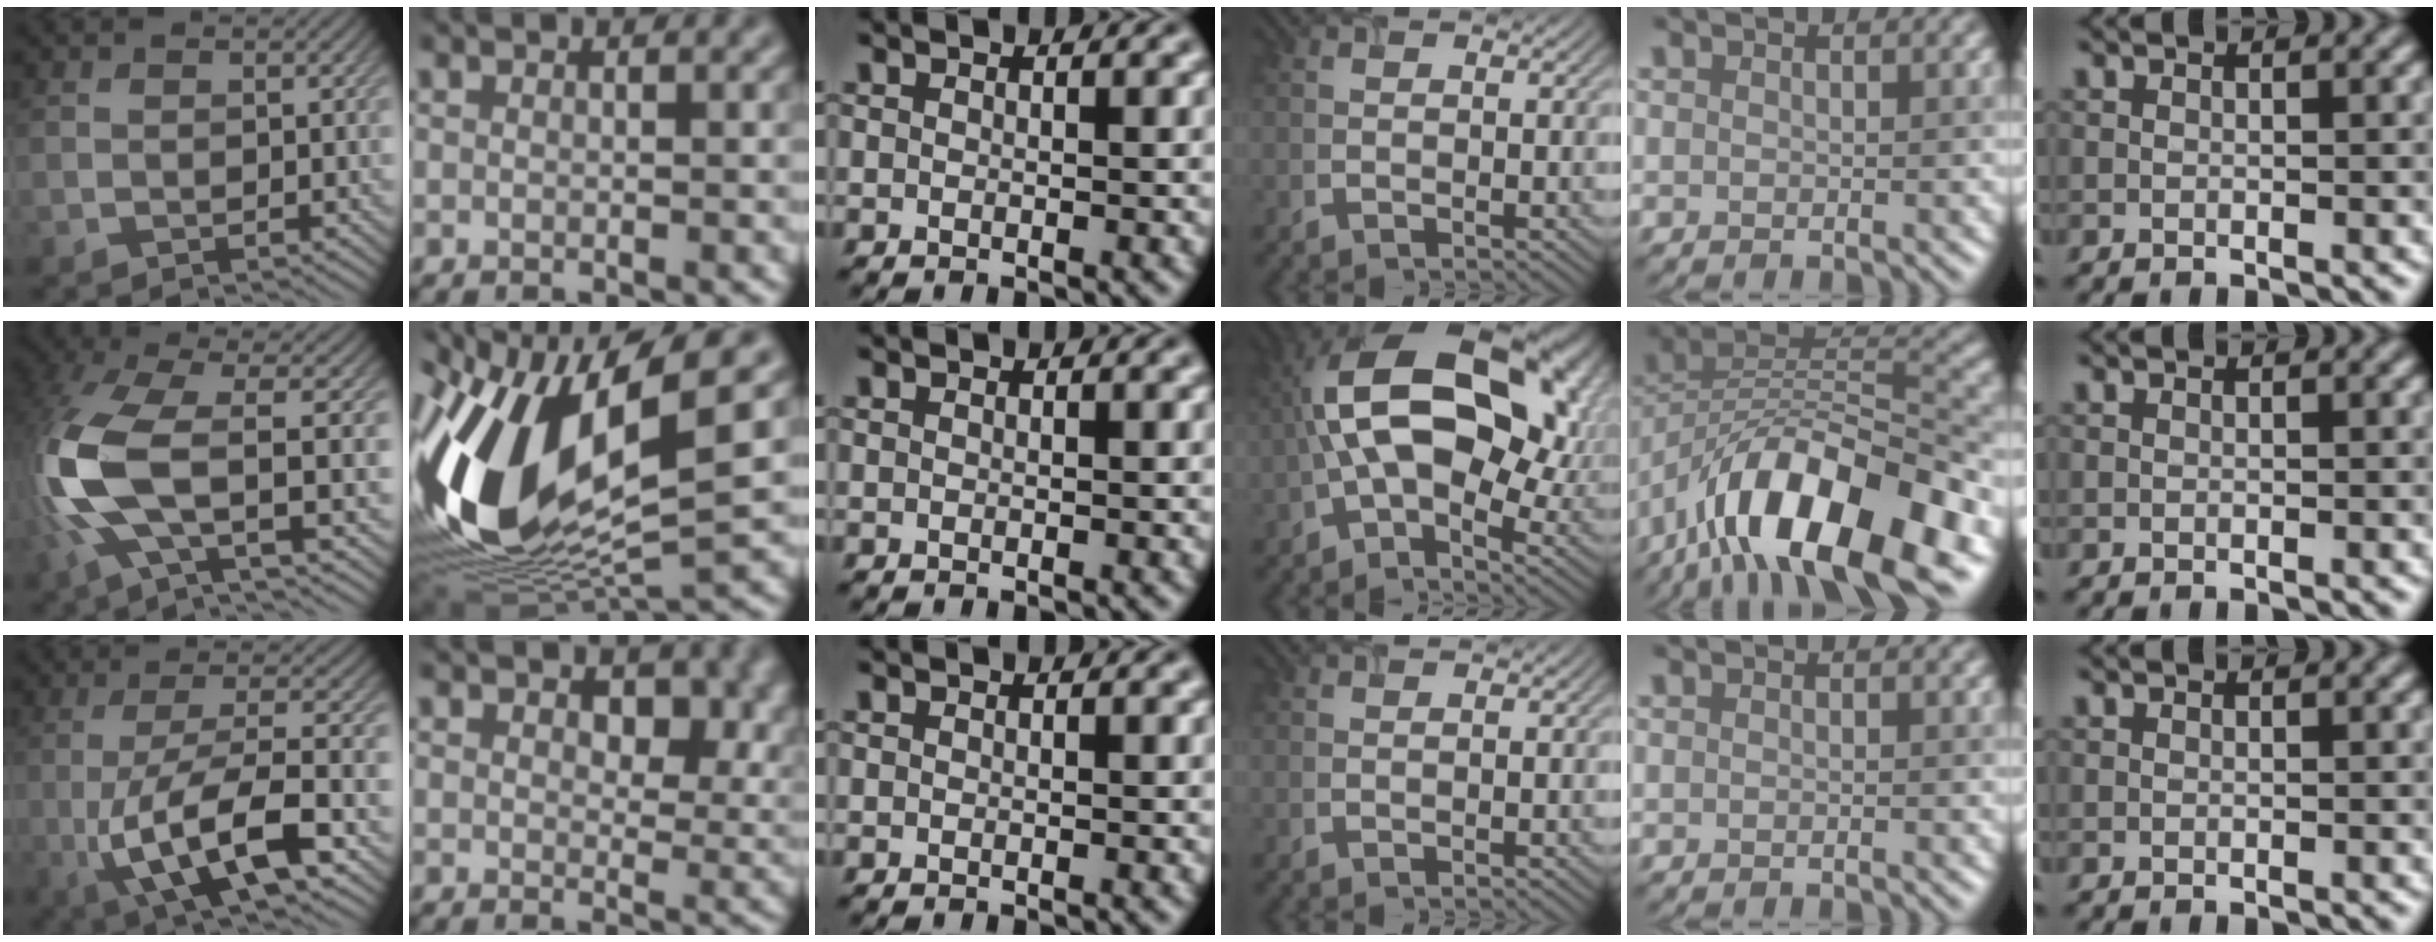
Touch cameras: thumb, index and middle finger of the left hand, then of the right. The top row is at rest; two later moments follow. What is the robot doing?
{"motion": "extract", "object": "airpods case & airpods"}